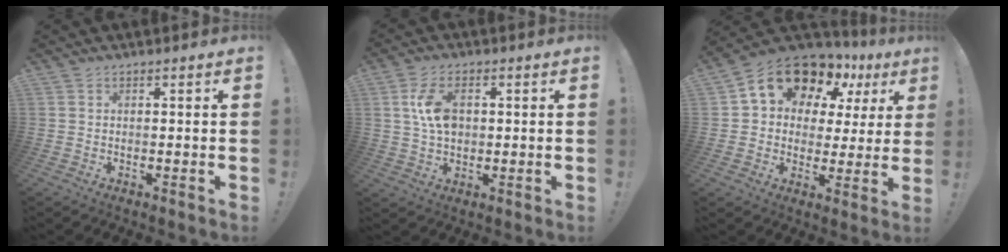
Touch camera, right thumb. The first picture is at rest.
{"total": 8.8, "force": [1.2, 5.5, 6.7], "torque": [-0.118, 0.003, 0.023]}
{"total": 14.7, "force": [9.8, 8.8, 6.5], "torque": [-0.106, -0.070, 0.181]}